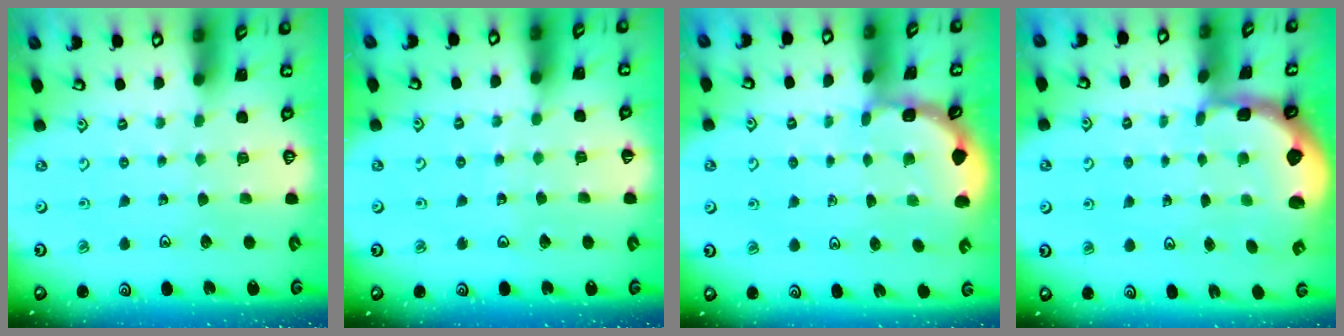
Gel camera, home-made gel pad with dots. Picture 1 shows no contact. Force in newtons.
{"total": 2.9, "press": 2.9, "slide": 0.4}
{"total": 1.8, "press": 1.8, "slide": 0.3}
{"total": 2.4, "press": 1.7, "slide": 1.7}